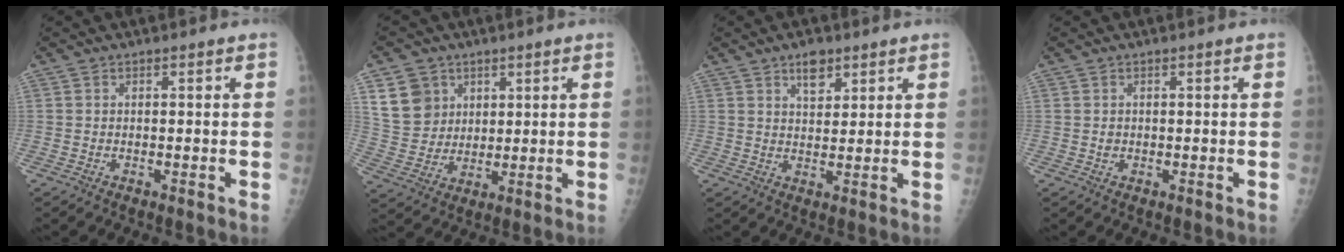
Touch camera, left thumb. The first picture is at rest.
{"total": 9.4, "force": [4.2, 7.9, 3.0], "torque": [-0.031, -0.019, 0.092]}
{"total": 4.6, "force": [2.9, 2.4, 2.6], "torque": [-0.024, -0.017, 0.046]}
{"total": 0.9, "force": [-0.1, 0.8, 0.4], "torque": [-0.002, 0.002, 0.000]}